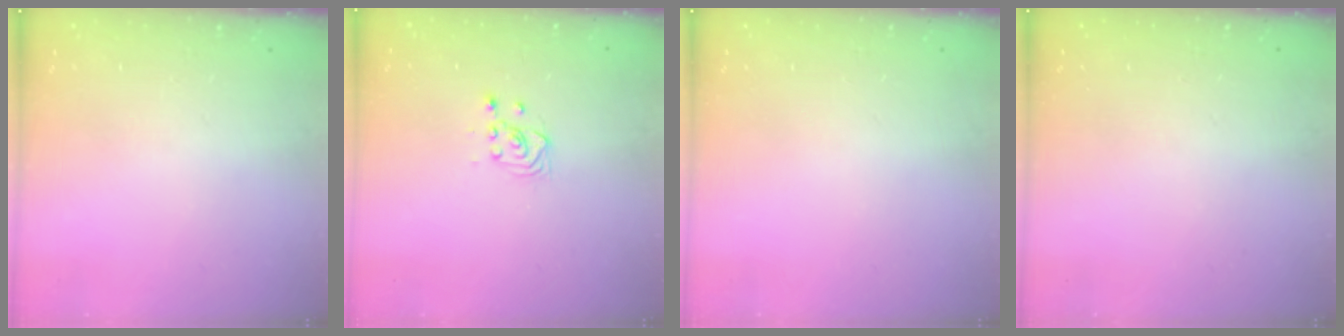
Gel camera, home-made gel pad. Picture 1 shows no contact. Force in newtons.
{"total": 3.6, "press": 3.4, "slide": 1.4}
{"total": 0.0}
{"total": 0.0}